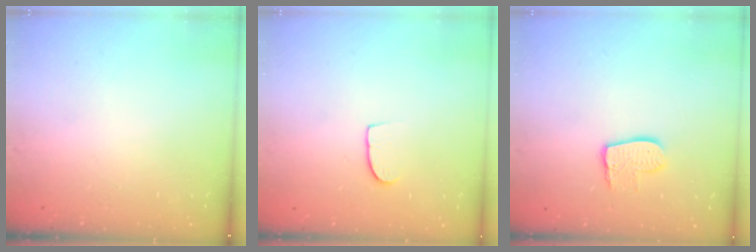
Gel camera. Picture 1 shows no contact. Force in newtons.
{"total": 6.5, "press": 6.5, "slide": 0.5}
{"total": 8.7, "press": 8.6, "slide": 0.7}